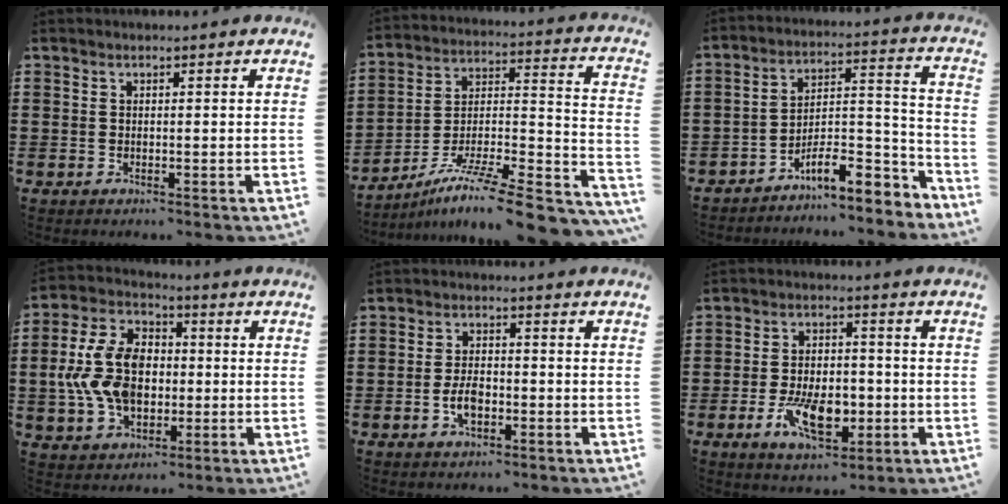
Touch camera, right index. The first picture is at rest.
{"total": 10.9, "force": [-8.1, 0.7, 7.3], "torque": [-0.112, 0.002, -0.151]}
{"total": 8.2, "force": [-6.2, 2.5, 4.6], "torque": [-0.069, 0.007, -0.116]}
{"total": 12.2, "force": [-0.8, 8.5, 8.8], "torque": [-0.219, 0.008, -0.017]}
{"total": 4.3, "force": [-1.2, 2.2, 3.5], "torque": [-0.077, -0.002, -0.024]}
{"total": 9.8, "force": [-3.1, 5.1, 7.8], "torque": [-0.135, -0.002, -0.051]}